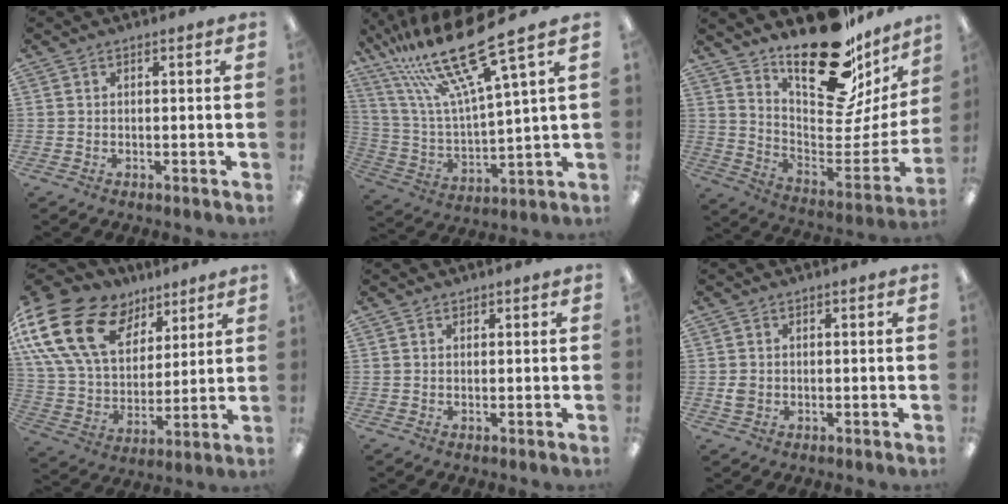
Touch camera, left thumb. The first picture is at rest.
{"total": 23.3, "force": [16.7, 4.2, 15.7], "torque": [-0.323, -0.097, 0.273]}
{"total": 24.6, "force": [18.7, 9.4, 12.9], "torque": [-0.148, -0.149, 0.316]}
{"total": 22.8, "force": [10.6, 15.2, 13.2], "torque": [-0.273, -0.039, 0.195]}
{"total": 0.7, "force": [0.4, 0.5, -0.3], "torque": [0.004, 0.002, 0.008]}
{"total": 2.1, "force": [-0.3, 2.0, 0.6], "torque": [-0.003, 0.002, -0.008]}